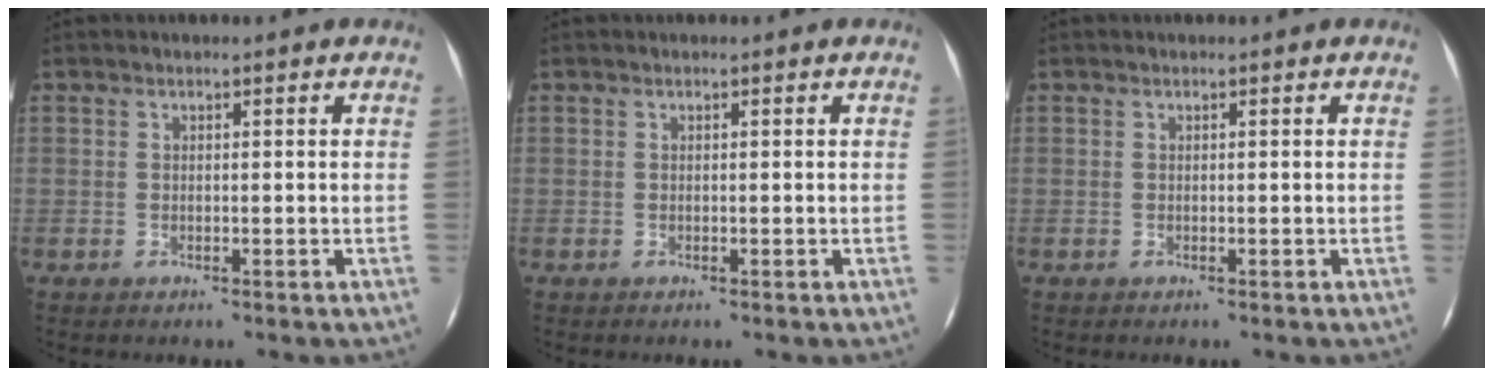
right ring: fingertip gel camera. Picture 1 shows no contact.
{"total": 0.0}
{"total": 0.0}